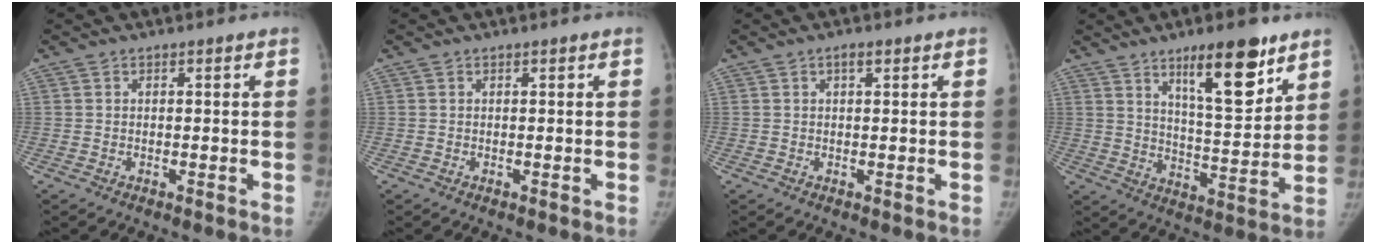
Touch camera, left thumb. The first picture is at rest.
{"total": 0.0}
{"total": 1.5, "force": [0.7, 0.6, 1.1], "torque": [-0.016, 0.000, 0.009]}
{"total": 14.6, "force": [8.9, 4.2, 10.8], "torque": [-0.135, -0.059, 0.145]}